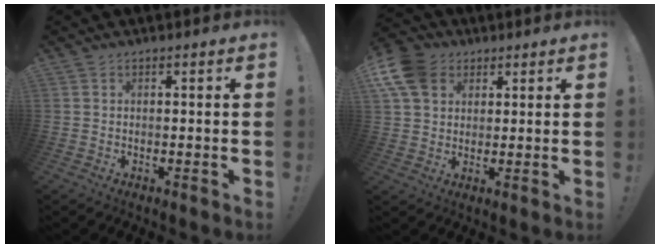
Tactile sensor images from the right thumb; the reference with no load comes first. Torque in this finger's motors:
{"motor_torque": [-0.28, 0.62, 0.20, 0.06, 0.24]}